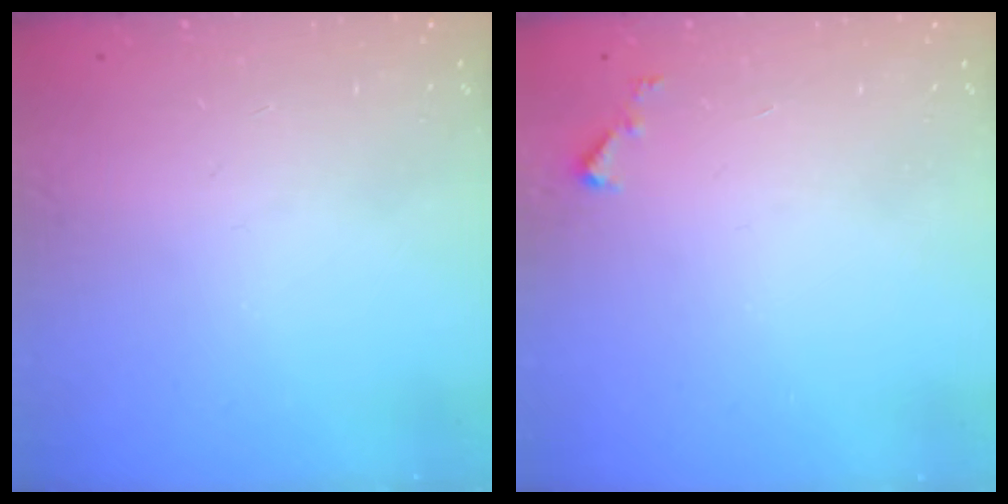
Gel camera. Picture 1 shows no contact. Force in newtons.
{"total": 3.1, "press": 3.1, "slide": 0.2}